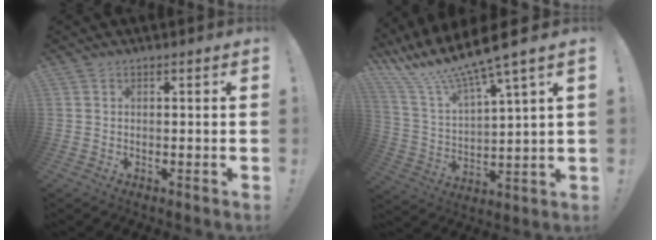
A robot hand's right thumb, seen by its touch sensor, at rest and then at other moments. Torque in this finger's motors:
{"motor_torque": [0.13, 1.04, 0.80, 0.80, 0.30]}